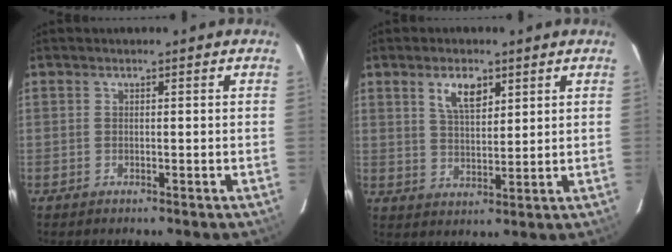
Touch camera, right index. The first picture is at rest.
{"total": 6.1, "force": [3.3, 2.7, 4.3], "torque": [-0.076, 0.006, 0.063]}